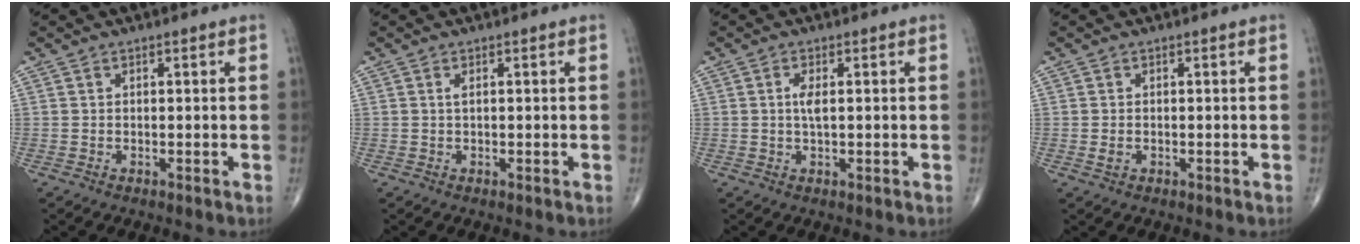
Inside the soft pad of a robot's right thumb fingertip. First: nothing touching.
{"total": 0.7, "force": [0.2, 0.1, 0.6], "torque": [-0.016, -0.002, 0.002]}
{"total": 2.5, "force": [0.3, 0.8, 2.3], "torque": [-0.048, -0.003, 0.004]}
{"total": 1.1, "force": [-0.2, 0.8, 0.8], "torque": [-0.019, 0.001, -0.001]}